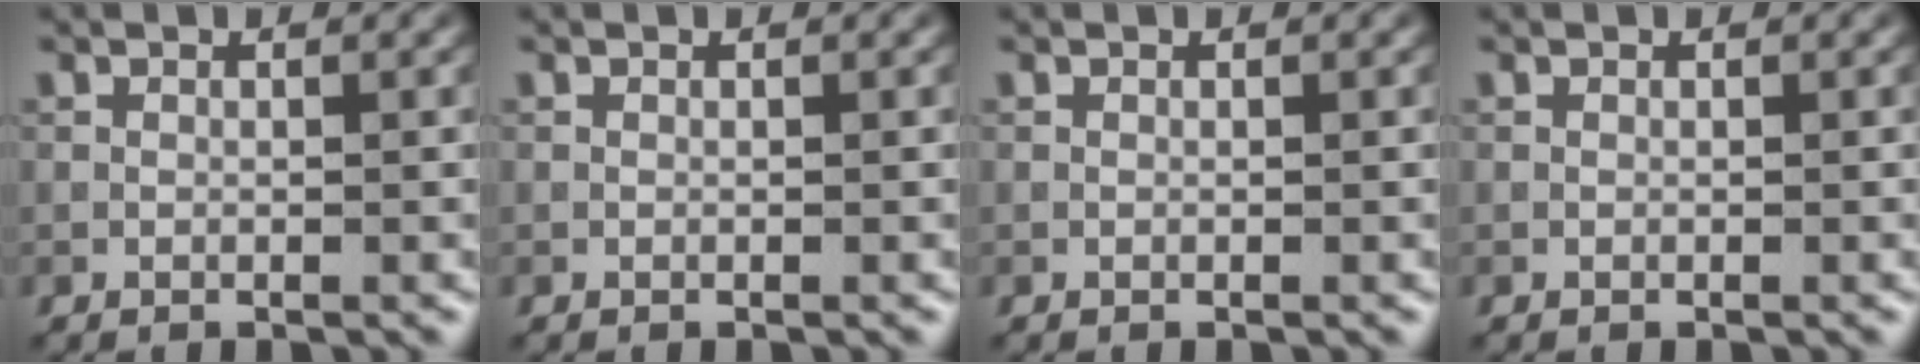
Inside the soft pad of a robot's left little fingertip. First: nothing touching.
{"total": 0.0}
{"total": 0.0}
{"total": 0.0}